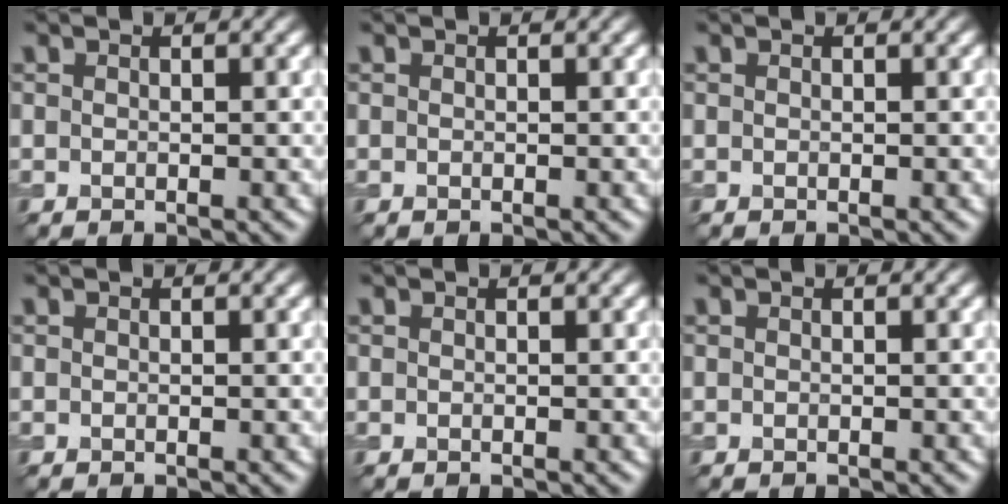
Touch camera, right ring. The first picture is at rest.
{"total": 0.0}
{"total": 0.0}
{"total": 0.0}
{"total": 0.0}
{"total": 0.0}